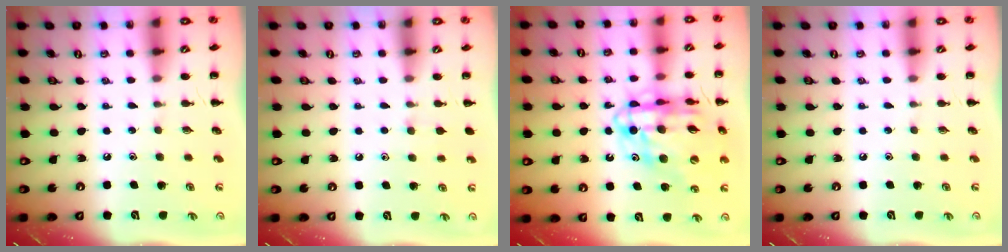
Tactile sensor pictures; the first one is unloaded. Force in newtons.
{"total": 4.8, "press": 4.5, "slide": 1.7}
{"total": 18.2, "press": 17.7, "slide": 4.5}
{"total": 0.0}